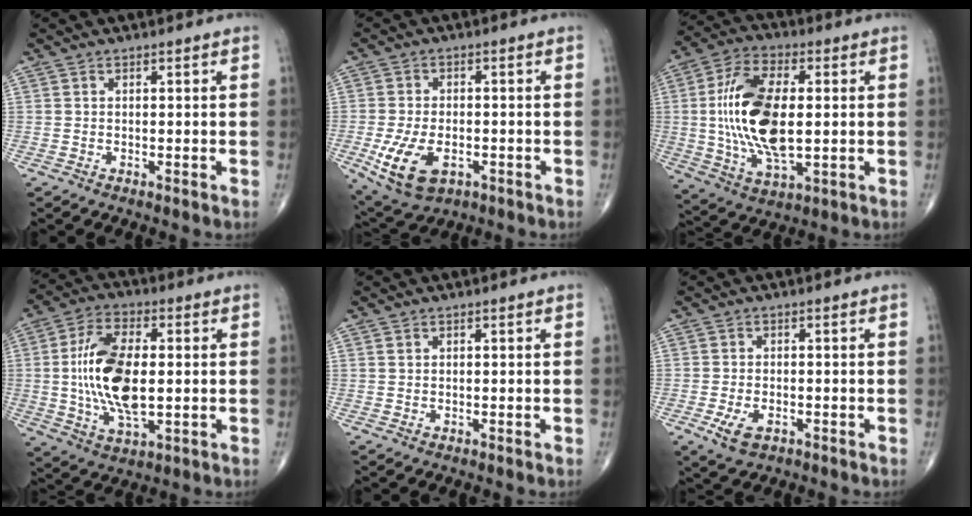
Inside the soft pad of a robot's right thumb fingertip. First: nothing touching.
{"total": 10.4, "force": [-3.4, 5.9, 7.8], "torque": [-0.152, 0.000, -0.048]}
{"total": 18.0, "force": [0.8, 8.7, 15.8], "torque": [-0.309, -0.004, 0.015]}
{"total": 15.6, "force": [0.3, 7.4, 13.7], "torque": [-0.265, -0.002, 0.005]}
{"total": 0.5, "force": [0.3, 0.4, 0.2], "torque": [-0.001, 0.000, 0.005]}
{"total": 4.2, "force": [-1.8, 2.4, 3.0], "torque": [-0.061, -0.001, -0.028]}